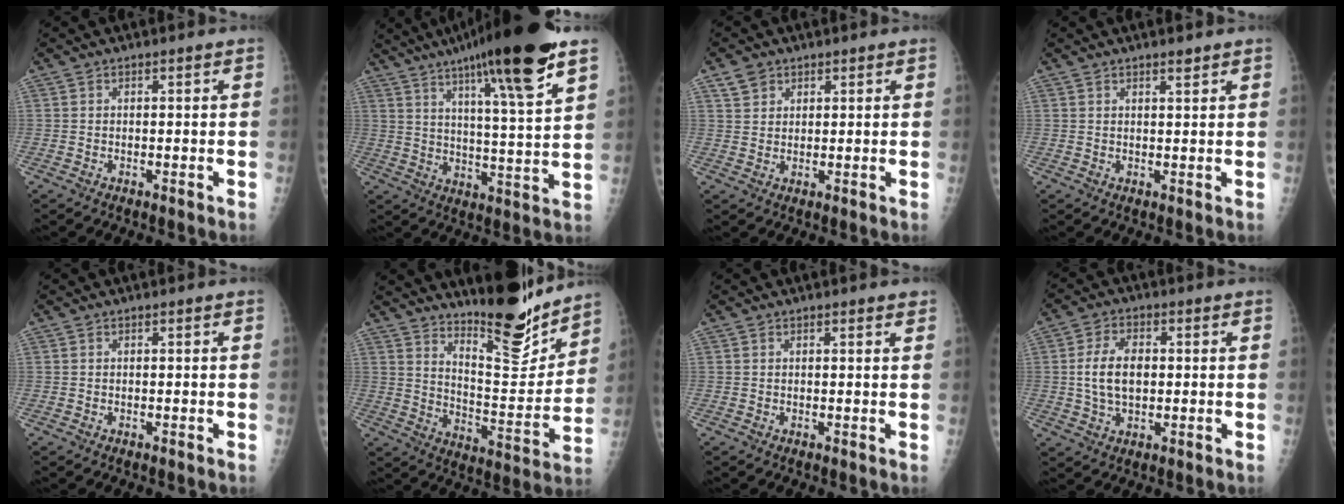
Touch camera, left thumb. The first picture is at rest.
{"total": 20.2, "force": [12.5, 1.9, 15.8], "torque": [-0.230, -0.042, 0.191]}
{"total": 3.3, "force": [2.0, 2.5, 1.0], "torque": [-0.007, -0.007, 0.039]}
{"total": 1.4, "force": [1.1, 0.2, 0.9], "torque": [-0.009, -0.008, 0.019]}
{"total": 0.0}
{"total": 16.6, "force": [13.9, 3.6, 8.3], "torque": [-0.083, -0.120, 0.225]}
{"total": 1.2, "force": [1.0, 0.1, 0.8], "torque": [-0.007, -0.002, 0.012]}
{"total": 8.0, "force": [0.4, 5.0, 6.3], "torque": [-0.115, 0.005, 0.008]}